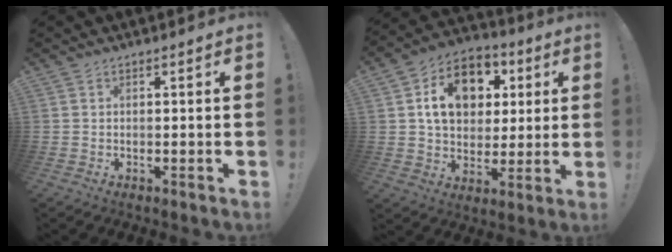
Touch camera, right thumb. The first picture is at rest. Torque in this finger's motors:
{"motor_torque": [0.74, 0.77, 0.56, -0.24, 0.20]}